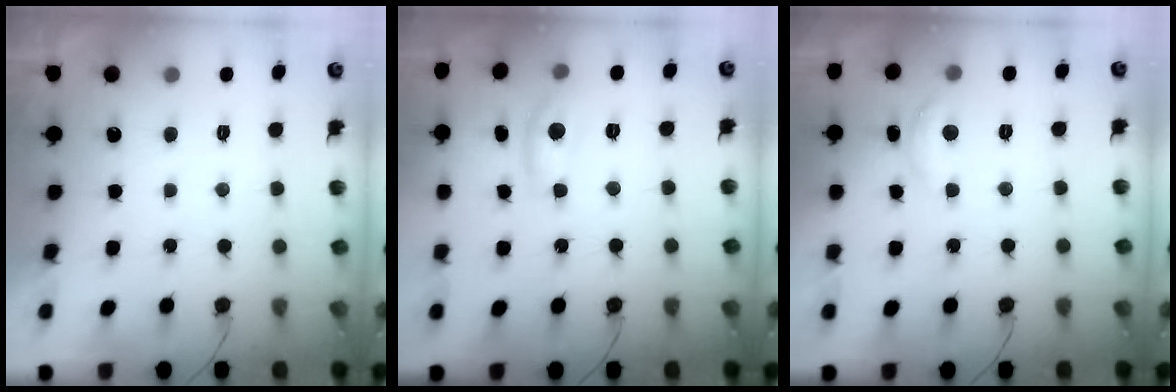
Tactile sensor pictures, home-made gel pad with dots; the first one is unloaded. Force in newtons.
{"total": 7.6, "press": 7.6, "slide": 0.6}
{"total": 7.3, "press": 7.2, "slide": 0.5}